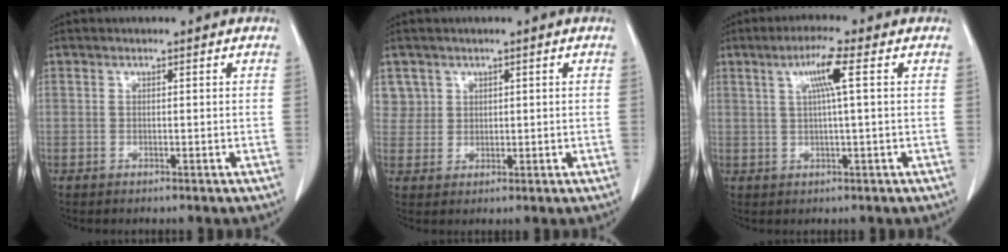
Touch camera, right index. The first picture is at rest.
{"total": 4.4, "force": [1.9, 3.9, 0.0], "torque": [0.010, 0.011, 0.042]}
{"total": 5.7, "force": [1.7, -0.1, 5.4], "torque": [-0.099, 0.006, 0.033]}